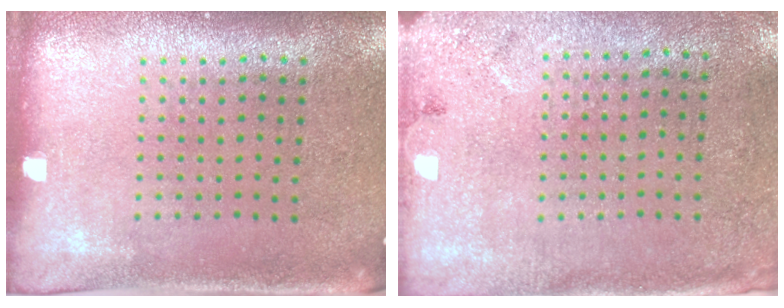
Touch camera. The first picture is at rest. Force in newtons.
{"total": 2.7, "press": 2.2, "slide": 1.6}